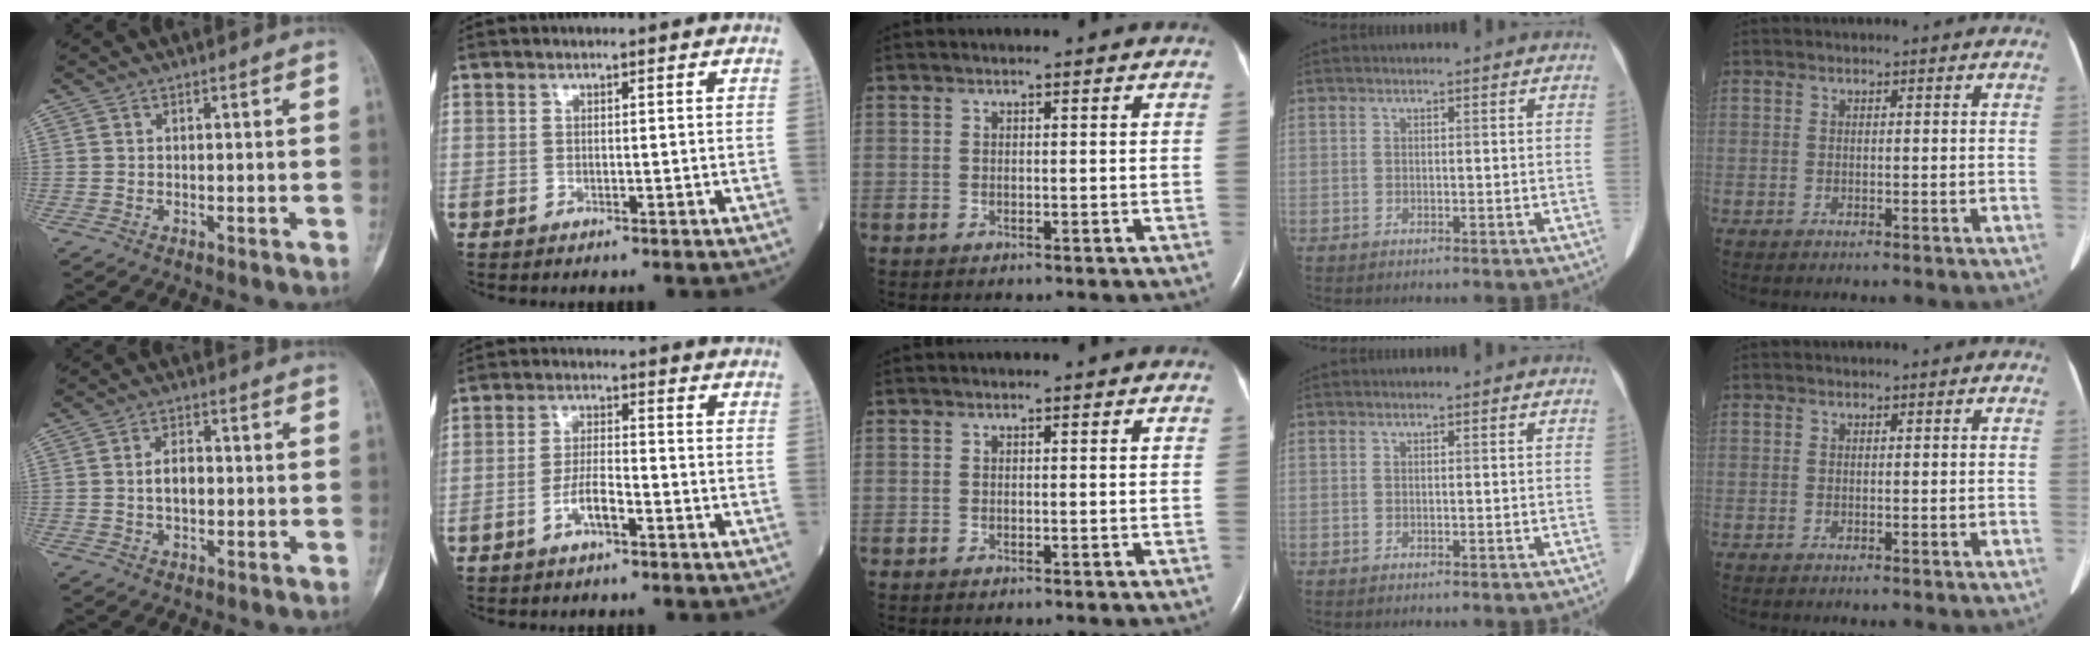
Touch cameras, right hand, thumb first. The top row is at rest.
{"thumb": {"total": 4.3, "force": [0.0, 2.5, 3.5], "torque": [-0.053, 0.007, -0.004]}, "index": {"total": 4.3, "force": [-2.2, 0.9, 3.5], "torque": [-0.069, 0.007, -0.044]}}